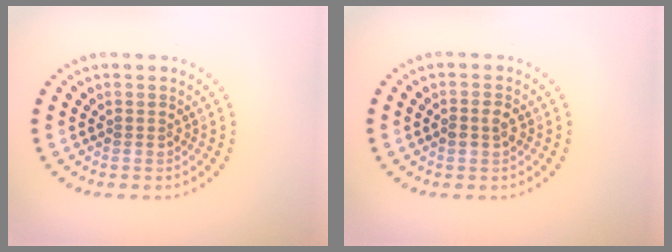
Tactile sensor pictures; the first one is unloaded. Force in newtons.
{"total": 1.4, "press": 1.4, "slide": 0.2}